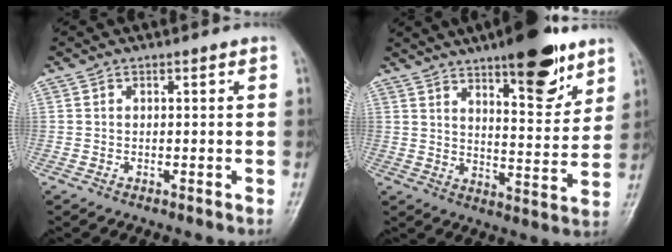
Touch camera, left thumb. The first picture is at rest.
{"total": 15.4, "force": [10.1, 4.8, 10.6], "torque": [-0.119, -0.061, 0.152]}